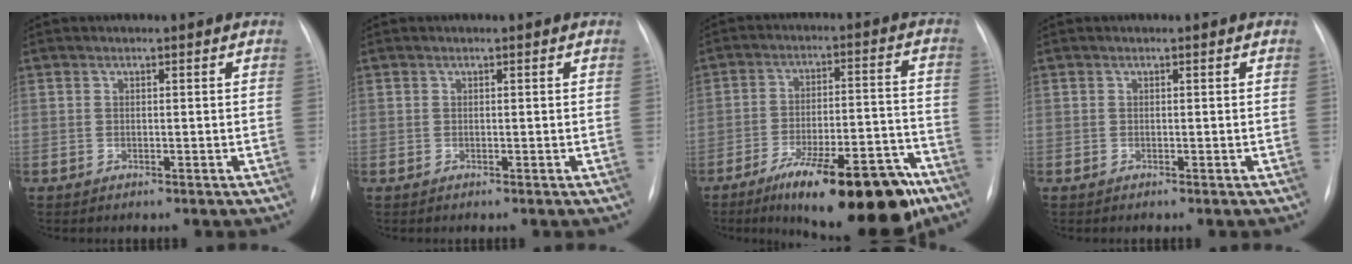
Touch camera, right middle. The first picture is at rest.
{"total": 0.0}
{"total": 19.7, "force": [-13.7, 4.4, 13.4], "torque": [-0.151, 0.022, -0.210]}
{"total": 0.0}